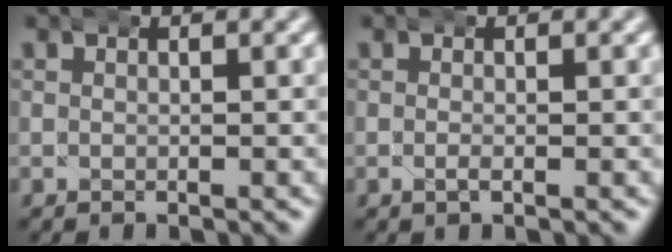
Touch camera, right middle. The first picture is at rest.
{"total": 0.7, "force": [-0.4, 0.2, 0.5], "torque": [-0.018, -0.005, -0.005]}